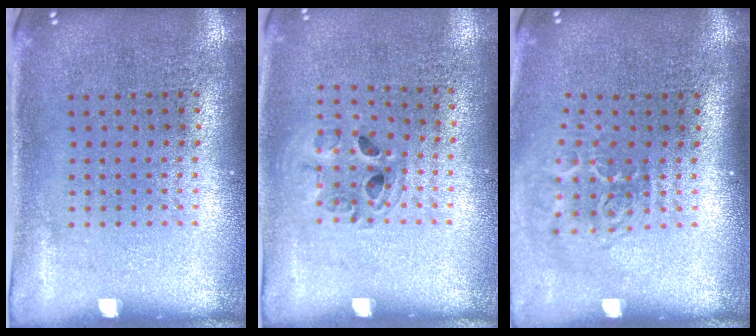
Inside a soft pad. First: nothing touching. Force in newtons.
{"total": 1.0, "press": 1.0, "slide": 0.1}
{"total": 2.0, "press": 1.3, "slide": 1.5}